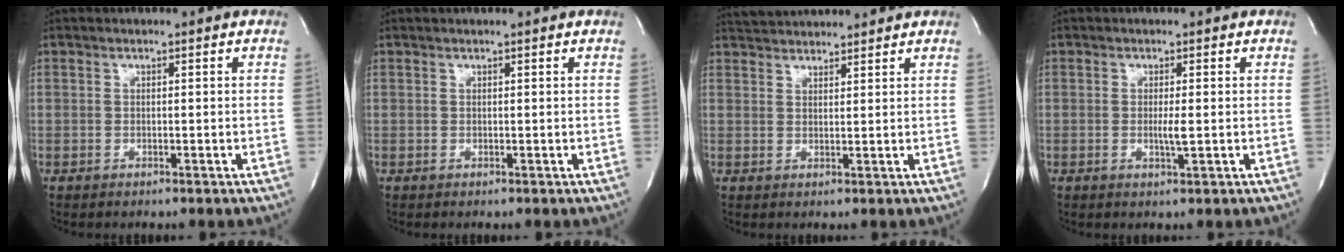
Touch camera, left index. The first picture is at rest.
{"total": 0.6, "force": [0.5, -0.1, 0.2], "torque": [-0.005, 0.005, 0.008]}
{"total": 6.0, "force": [5.9, 0.8, 1.2], "torque": [-0.026, 0.030, 0.091]}
{"total": 1.9, "force": [-0.6, -0.1, 1.8], "torque": [-0.037, -0.010, -0.010]}